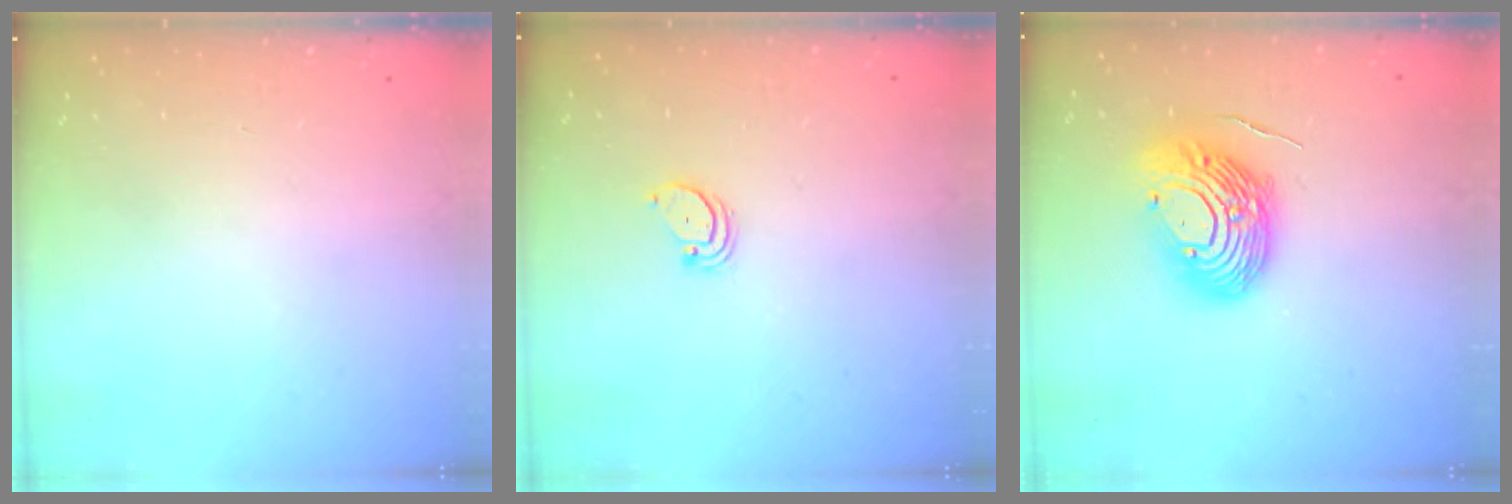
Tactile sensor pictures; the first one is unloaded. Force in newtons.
{"total": 2.1, "press": 2.1, "slide": 0.2}
{"total": 14.9, "press": 14.8, "slide": 1.6}